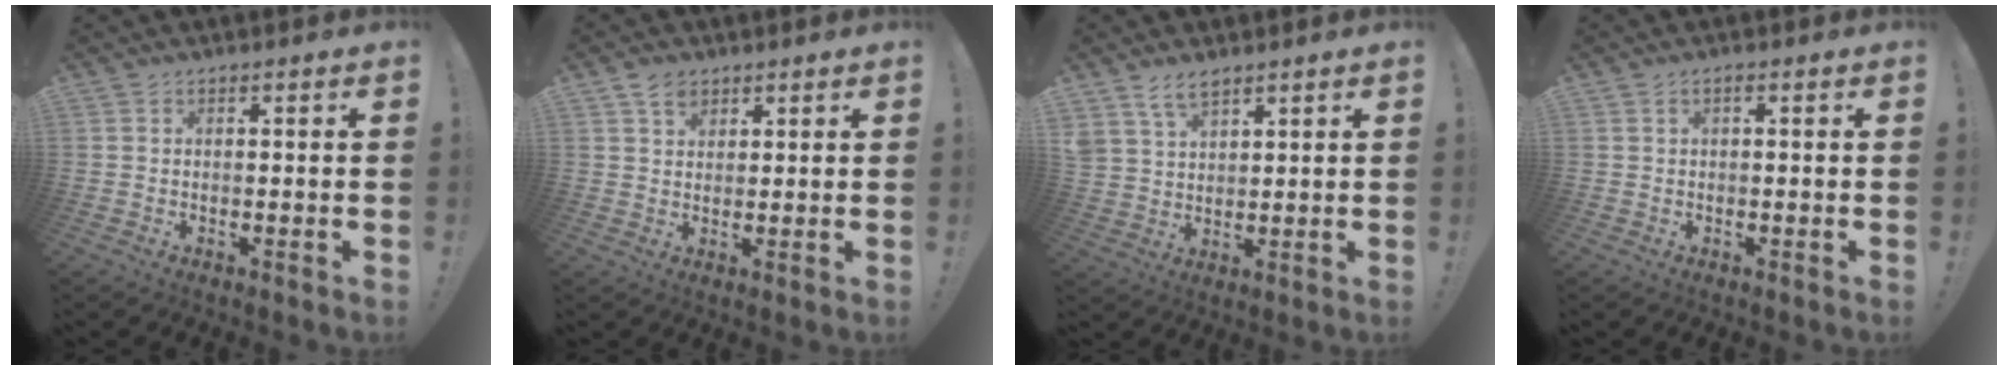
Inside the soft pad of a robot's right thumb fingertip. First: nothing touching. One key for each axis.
{"total": 4.7, "fx": 3.0, "fy": 3.1, "fz": 2.0, "tx": -0.028, "ty": -0.009, "tz": 0.054}
{"total": 6.5, "fx": 4.8, "fy": 3.3, "fz": 3.0, "tx": -0.061, "ty": -0.017, "tz": 0.092}
{"total": 0.8, "fx": 0.0, "fy": 0.4, "fz": 0.7, "tx": -0.018, "ty": 0.003, "tz": 0.000}